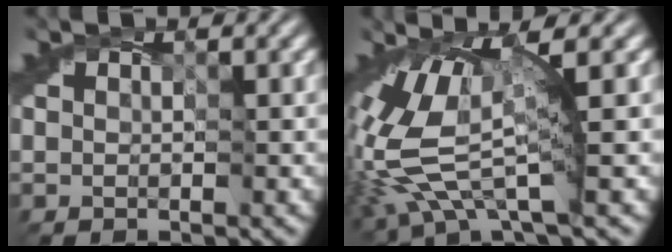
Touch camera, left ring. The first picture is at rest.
{"total": 8.3, "force": [1.1, 2.6, 7.9], "torque": [-0.188, -0.002, 0.018]}